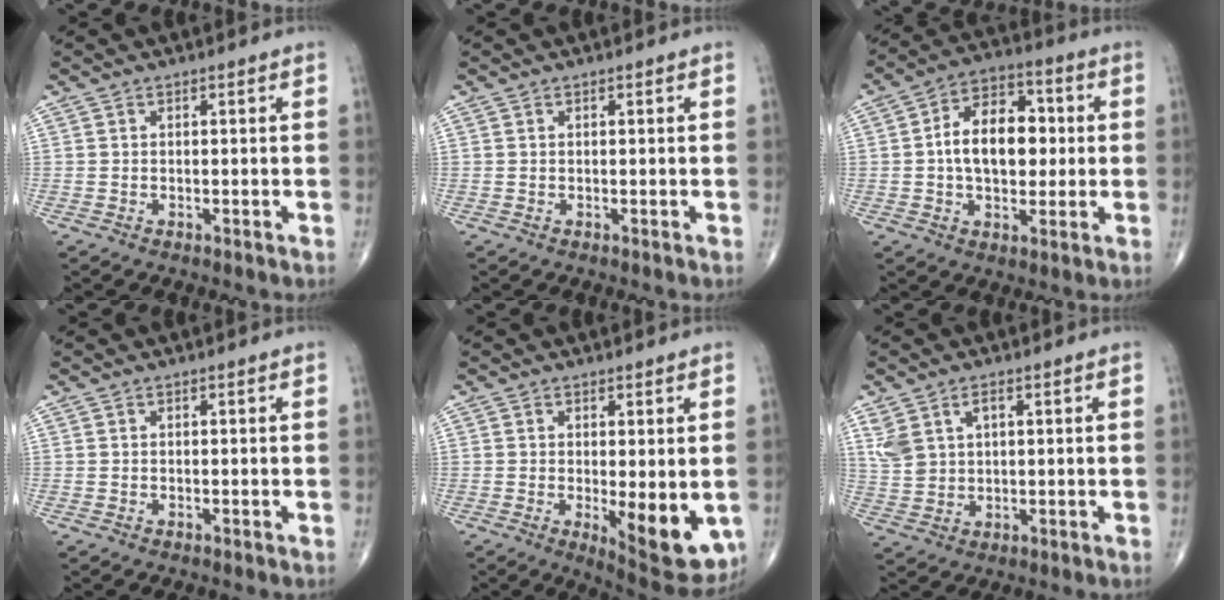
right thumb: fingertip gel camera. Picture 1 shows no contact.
{"total": 0.0}
{"total": 13.4, "force": [0.6, 8.4, 10.4], "torque": [-0.142, 0.022, 0.003]}
{"total": 0.0}
{"total": 11.2, "force": [-1.9, 4.0, 10.3], "torque": [-0.126, -0.026, -0.016]}
{"total": 5.9, "force": [2.5, 3.8, 3.8], "torque": [-0.072, -0.004, 0.058]}